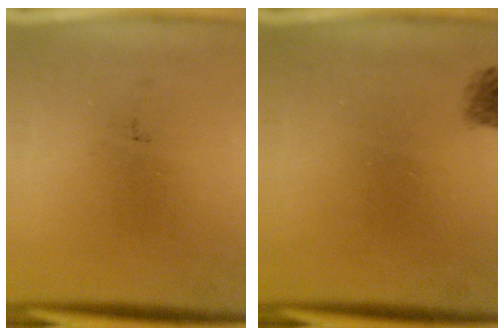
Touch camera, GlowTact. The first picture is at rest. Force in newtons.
{"total": 1.8}